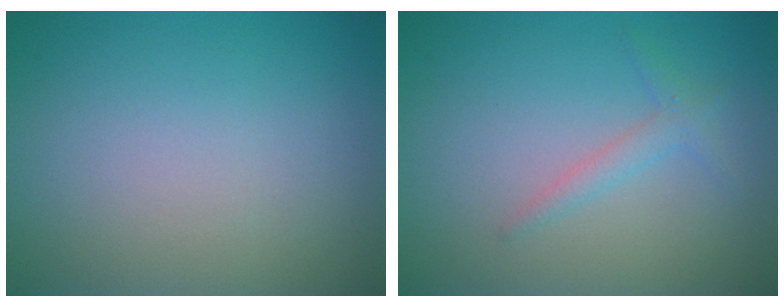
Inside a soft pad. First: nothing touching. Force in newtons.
{"total": 1.5, "press": 1.5, "slide": 0.1}